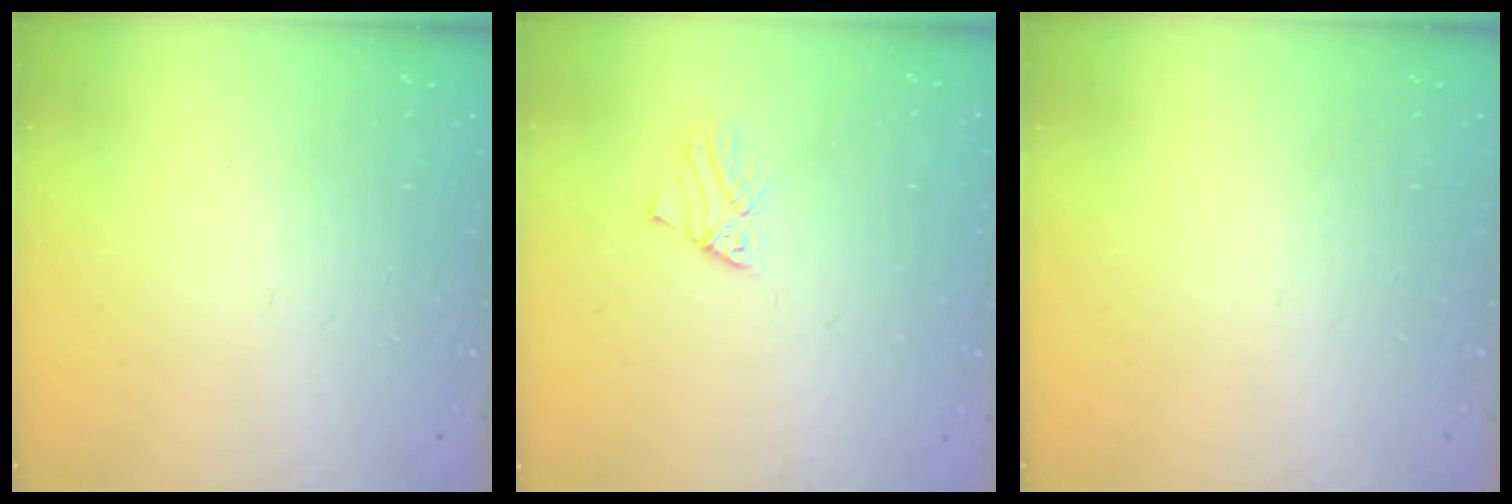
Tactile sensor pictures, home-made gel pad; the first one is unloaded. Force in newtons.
{"total": 1.2, "press": 1.2, "slide": 0.2}
{"total": 0.0}